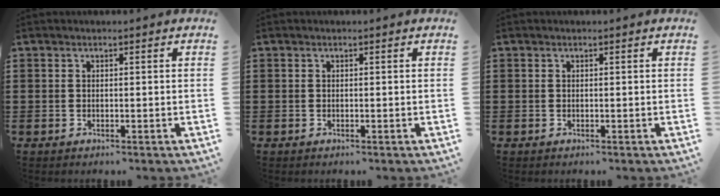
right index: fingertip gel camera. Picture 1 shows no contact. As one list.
[{"total": 0.0}, {"total": 0.0}]